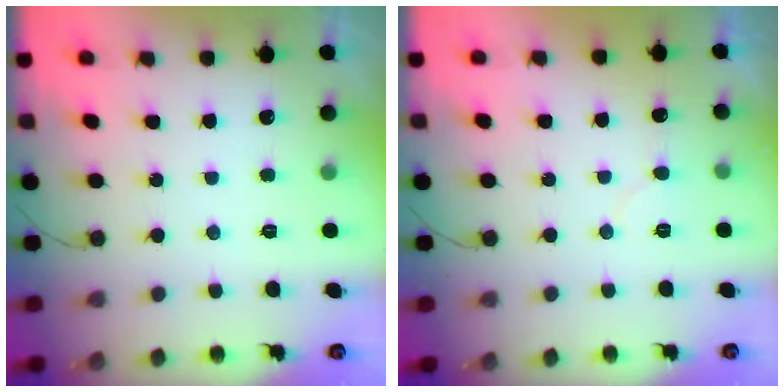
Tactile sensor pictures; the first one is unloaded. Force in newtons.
{"total": 5.6, "press": 5.6, "slide": 0.5}